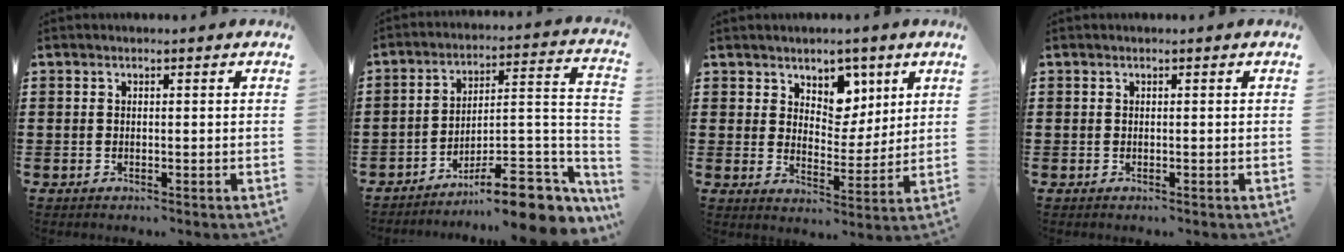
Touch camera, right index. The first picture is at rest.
{"total": 10.9, "force": [-8.3, 2.6, 6.5], "torque": [-0.079, 0.026, -0.152]}
{"total": 5.8, "force": [3.7, 4.3, 1.2], "torque": [-0.036, -0.011, 0.064]}
{"total": 0.0}